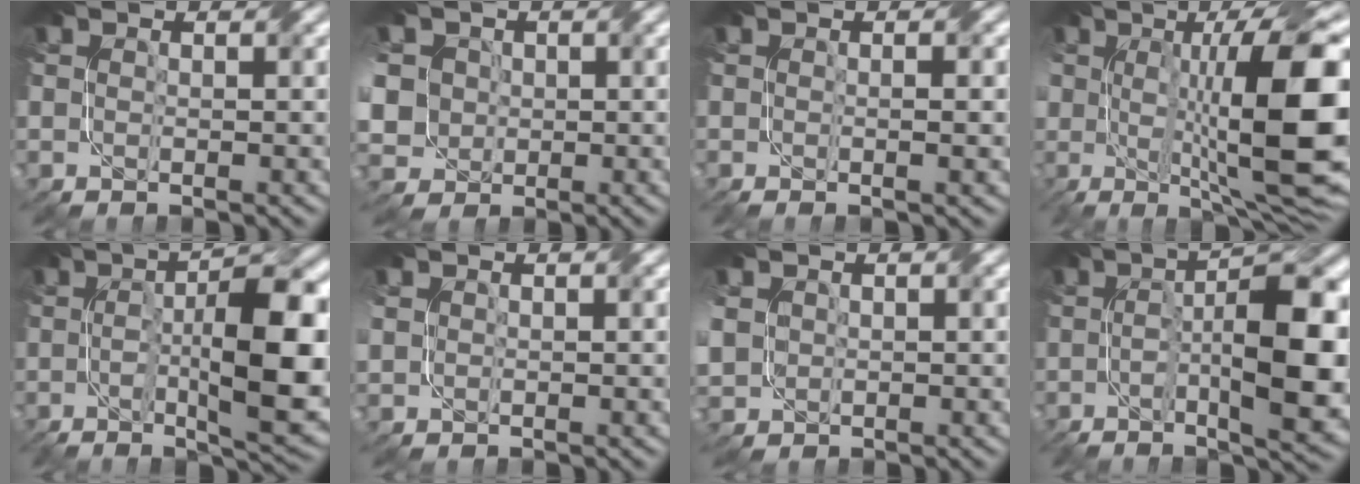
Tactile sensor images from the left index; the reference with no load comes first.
{"total": 9.4, "force": [0.6, 8.2, 4.4], "torque": [-0.110, 0.015, -0.025]}
{"total": 1.8, "force": [0.0, 0.3, 1.8], "torque": [-0.022, -0.005, -0.007]}
{"total": 15.3, "force": [0.9, 4.1, 14.8], "torque": [-0.210, 0.004, 0.014]}
{"total": 11.7, "force": [-0.3, 3.2, 11.3], "torque": [-0.178, -0.007, 0.002]}
{"total": 1.1, "force": [0.4, 1.0, 0.2], "torque": [-0.008, -0.001, 0.008]}
{"total": 3.7, "force": [0.5, 3.3, 1.7], "torque": [-0.063, 0.000, 0.013]}
{"total": 11.4, "force": [-0.5, 3.0, 11.0], "torque": [-0.169, -0.004, -0.004]}